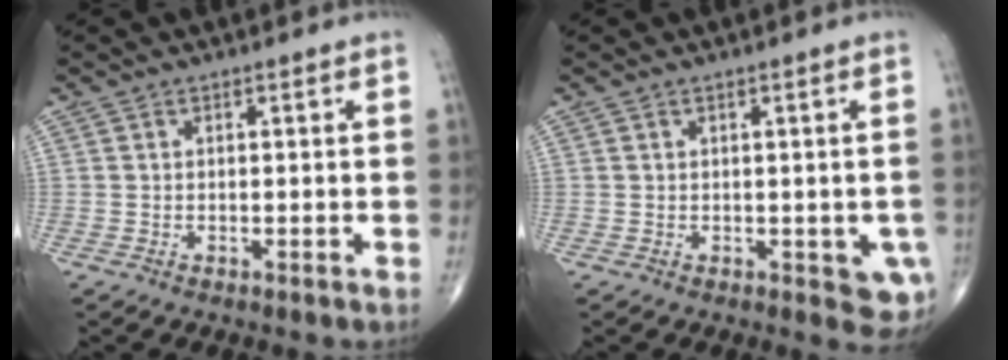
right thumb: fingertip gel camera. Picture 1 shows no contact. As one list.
[{"total": 4.5, "force": [-0.7, 2.4, 3.7], "torque": [-0.020, -0.005, -0.001]}]